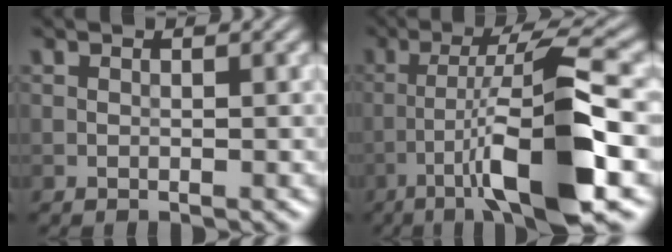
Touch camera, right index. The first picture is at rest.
{"total": 9.9, "force": [-3.8, 1.0, 9.1], "torque": [-0.151, 0.020, -0.063]}